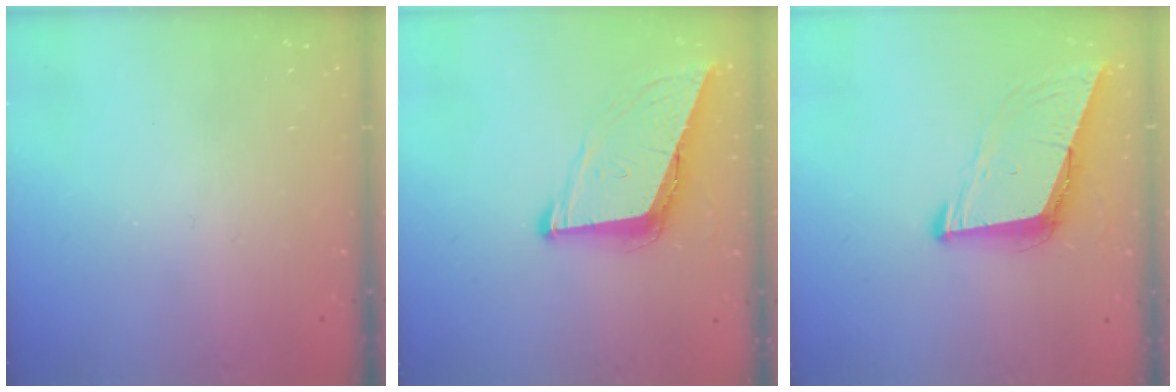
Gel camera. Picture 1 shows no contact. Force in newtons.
{"total": 9.3, "press": 8.7, "slide": 3.2}
{"total": 8.8, "press": 8.1, "slide": 3.6}